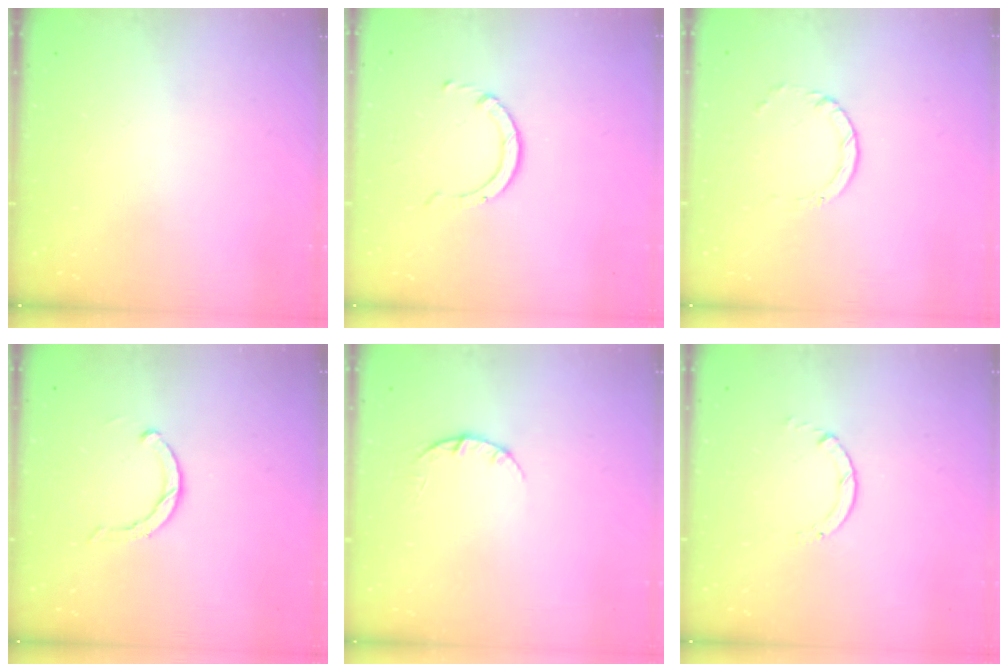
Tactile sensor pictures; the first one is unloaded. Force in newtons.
{"total": 2.3, "press": 2.3, "slide": 0.3}
{"total": 1.0, "press": 1.0, "slide": 0.1}
{"total": 2.8, "press": 2.7, "slide": 0.3}
{"total": 2.3, "press": 2.3, "slide": 0.3}
{"total": 0.6, "press": 0.5, "slide": 0.1}